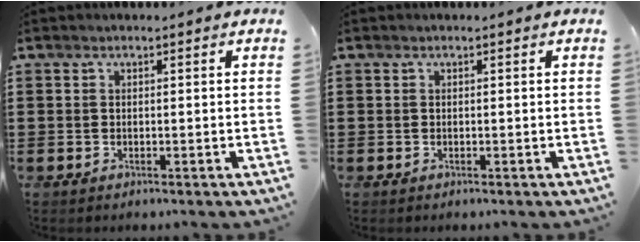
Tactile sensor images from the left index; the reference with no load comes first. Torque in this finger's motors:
{"motor_torque": [-0.03, -0.02, 0.00, 0.01]}